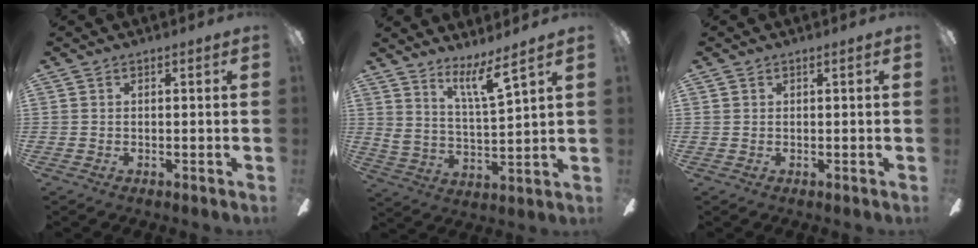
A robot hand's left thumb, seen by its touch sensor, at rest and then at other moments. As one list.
[{"total": 9.4, "force": [7.4, 0.7, 5.8], "torque": [-0.114, -0.047, 0.129]}, {"total": 0.0}]